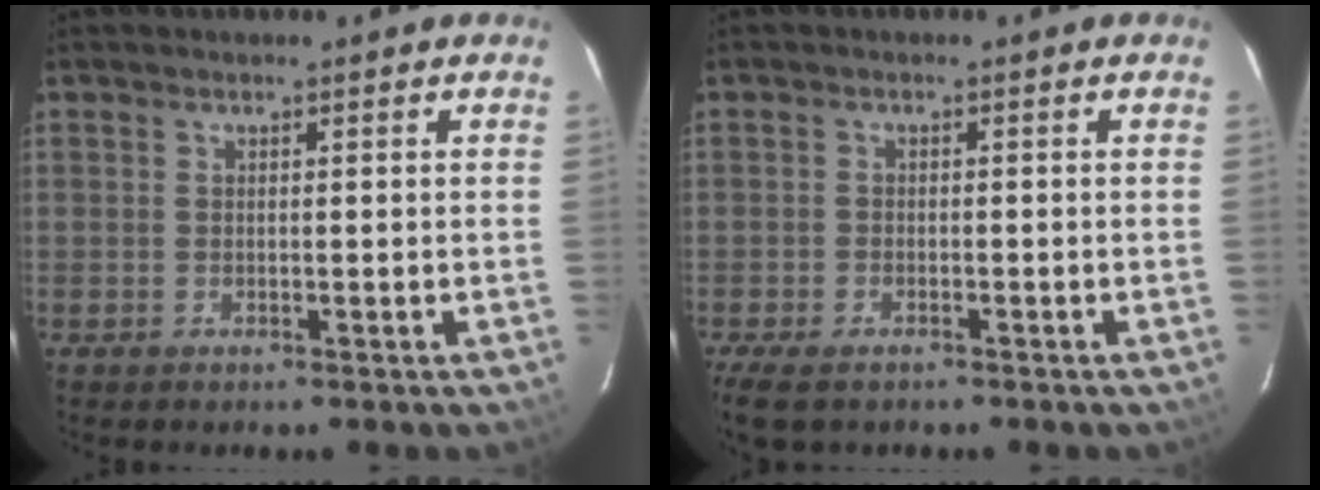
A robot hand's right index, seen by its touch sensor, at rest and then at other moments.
{"total": 6.0, "force": [-4.4, 2.6, 3.1], "torque": [-0.082, -0.021, -0.082]}